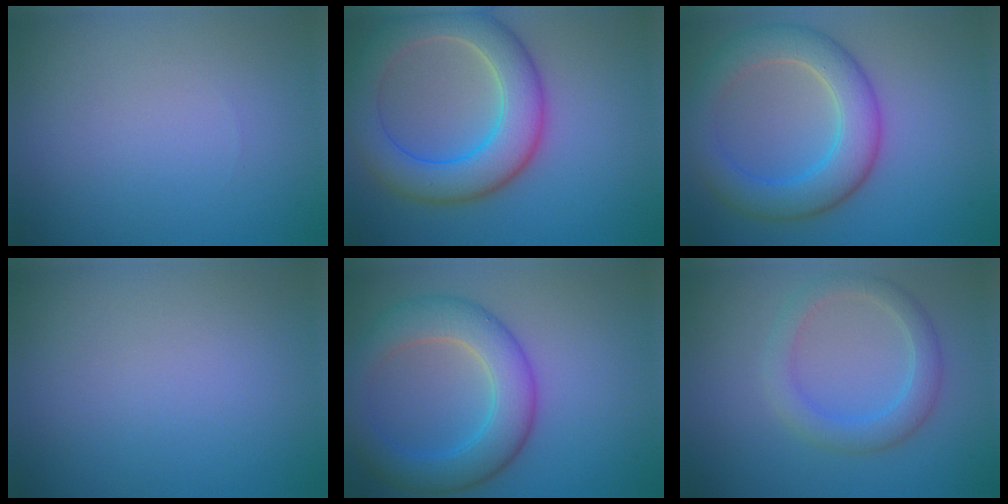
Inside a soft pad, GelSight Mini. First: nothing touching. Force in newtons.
{"total": 8.1, "press": 8.1, "slide": 0.5}
{"total": 6.2, "press": 6.2, "slide": 0.2}
{"total": 0.0}
{"total": 6.2, "press": 6.1, "slide": 0.1}
{"total": 3.1, "press": 3.1, "slide": 0.1}